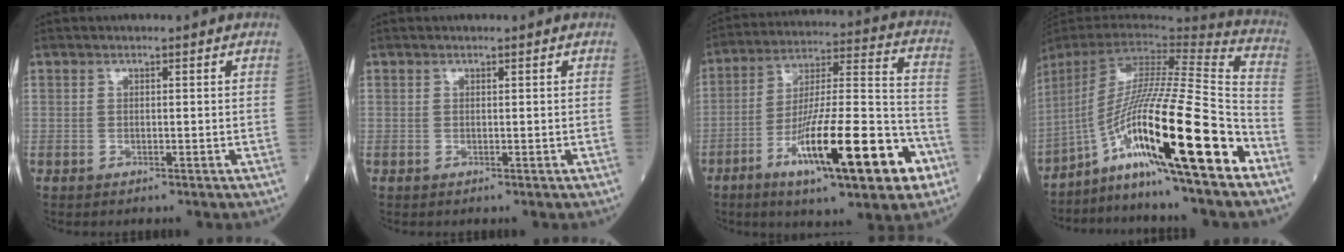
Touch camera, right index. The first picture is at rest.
{"total": 0.0}
{"total": 22.2, "force": [-10.1, 3.5, 19.5], "torque": [-0.302, -0.006, -0.153]}
{"total": 23.0, "force": [-11.6, -0.1, 19.9], "torque": [-0.354, -0.018, -0.213]}